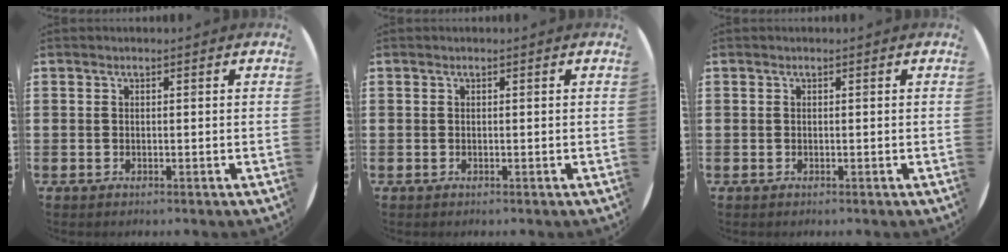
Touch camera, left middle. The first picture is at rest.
{"total": 0.0}
{"total": 0.0}